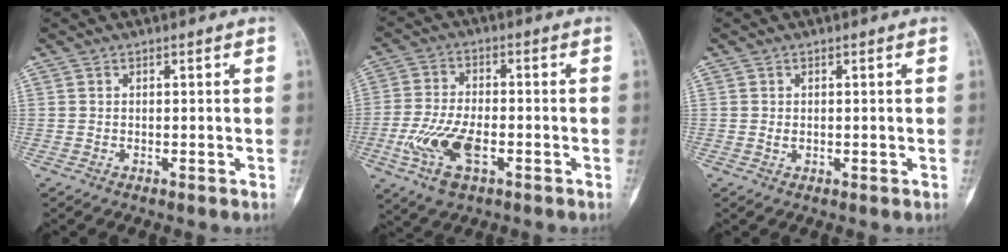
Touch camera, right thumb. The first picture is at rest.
{"total": 10.8, "force": [-3.6, 5.3, 8.7], "torque": [-0.183, 0.008, -0.067]}
{"total": 0.6, "force": [0.1, 0.5, 0.4], "torque": [-0.003, 0.000, 0.002]}